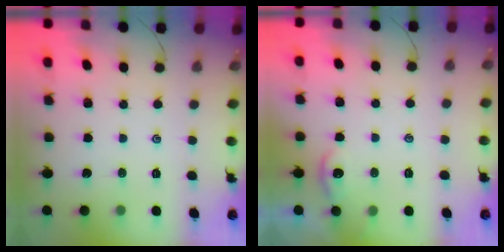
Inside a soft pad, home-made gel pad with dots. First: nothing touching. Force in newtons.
{"total": 1.5, "press": 1.5, "slide": 0.2}